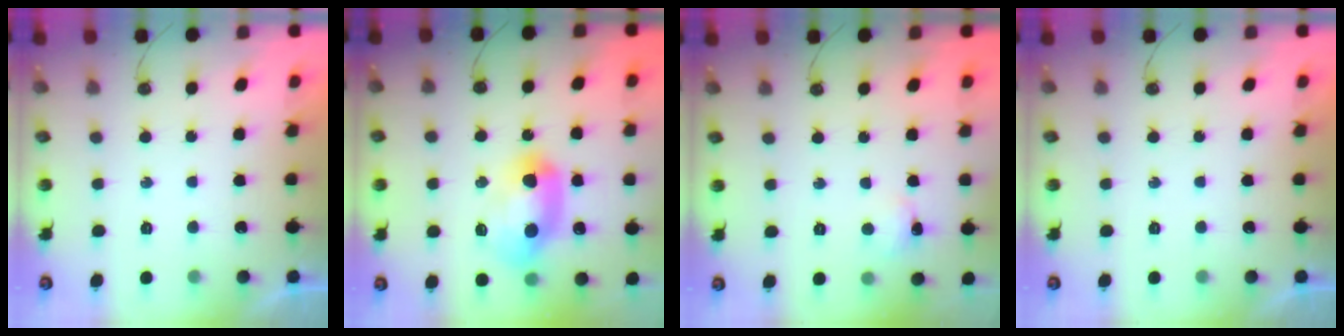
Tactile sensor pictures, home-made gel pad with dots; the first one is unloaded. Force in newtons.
{"total": 14.8, "press": 14.8, "slide": 0.8}
{"total": 2.0, "press": 1.9, "slide": 0.4}
{"total": 0.0}